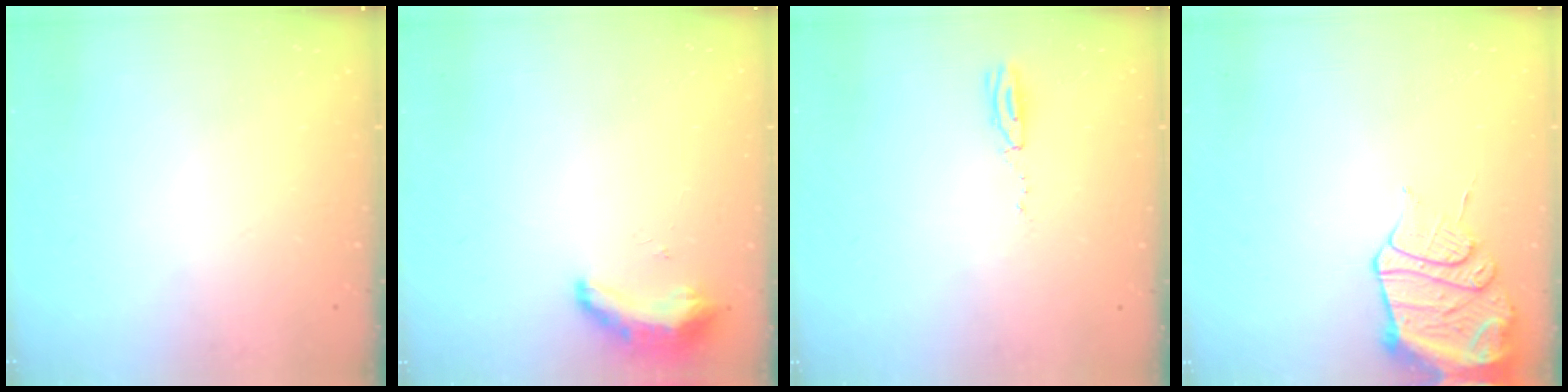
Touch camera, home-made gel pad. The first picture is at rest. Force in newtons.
{"total": 8.8, "press": 8.7, "slide": 1.3}
{"total": 3.5, "press": 2.8, "slide": 2.1}
{"total": 13.1, "press": 13.0, "slide": 1.6}